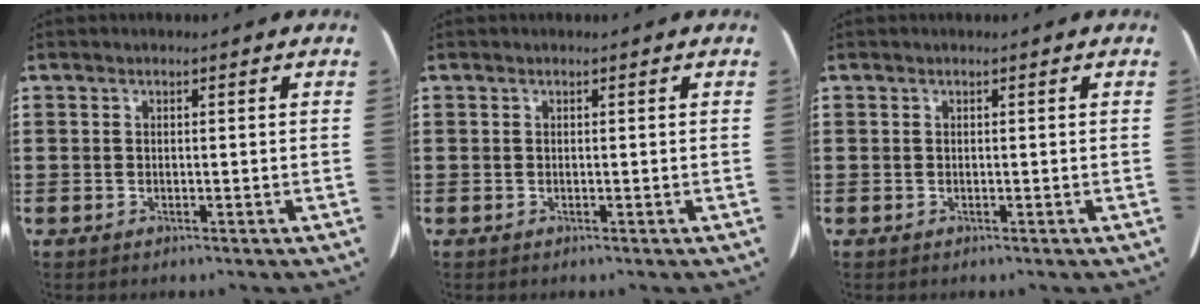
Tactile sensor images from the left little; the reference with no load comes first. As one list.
[{"total": 0.0}, {"total": 0.0}]